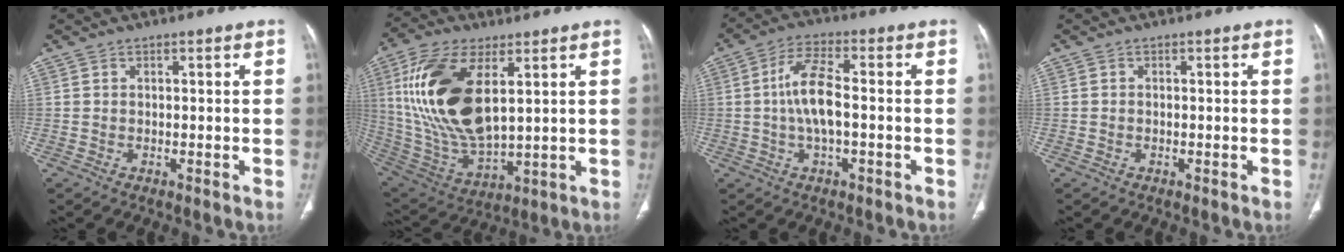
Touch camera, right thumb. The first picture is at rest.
{"total": 21.0, "force": [5.9, 10.0, 17.5], "torque": [-0.354, -0.027, 0.121]}
{"total": 8.2, "force": [-0.4, 3.1, 7.6], "torque": [-0.162, 0.017, -0.014]}
{"total": 0.0}